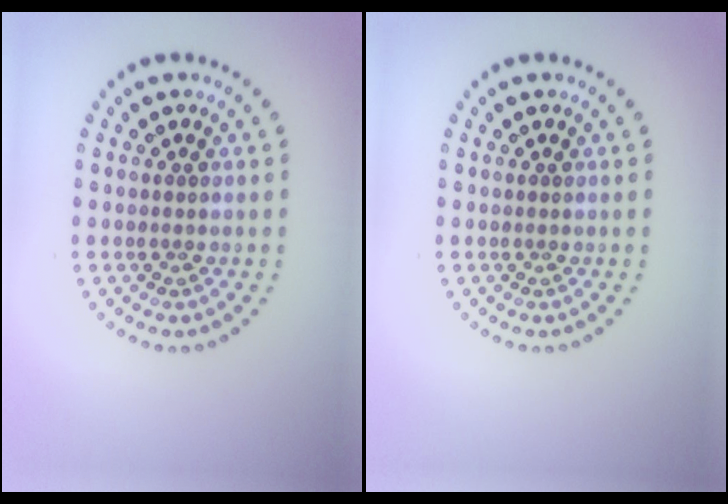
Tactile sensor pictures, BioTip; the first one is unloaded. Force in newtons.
{"total": 0.0}